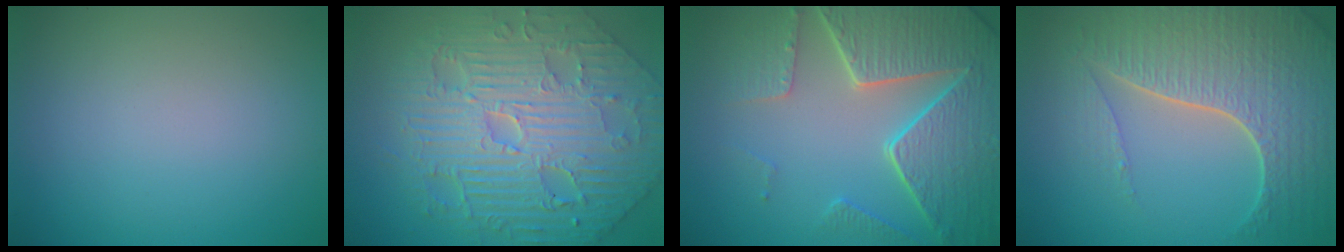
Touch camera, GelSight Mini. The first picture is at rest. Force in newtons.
{"total": 9.4, "press": 7.1, "slide": 6.3}
{"total": 8.3, "press": 6.2, "slide": 5.6}
{"total": 7.8, "press": 5.7, "slide": 5.3}